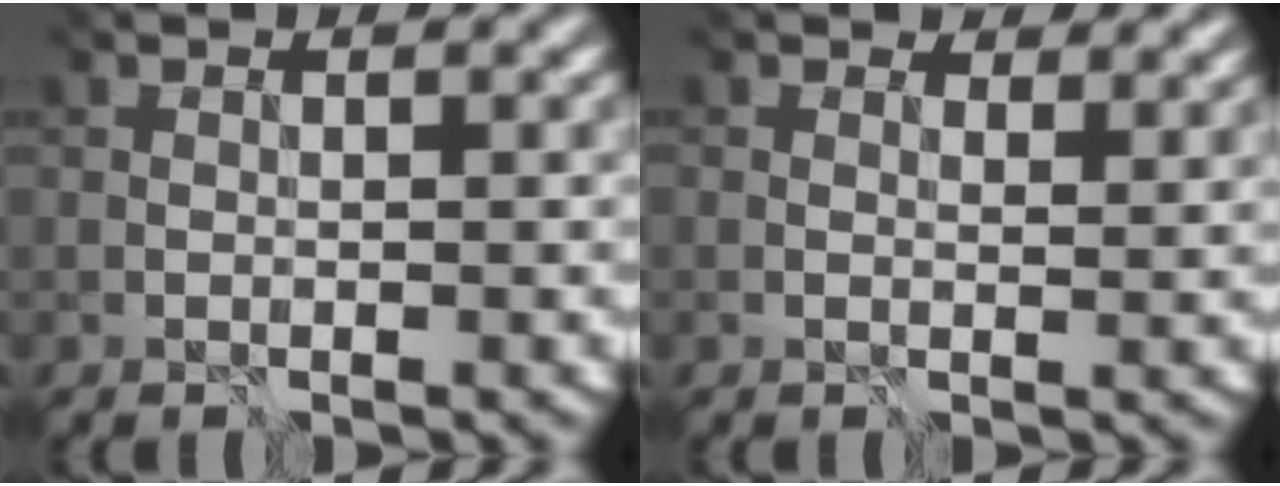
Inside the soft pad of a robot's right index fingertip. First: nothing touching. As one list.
[{"total": 2.7, "force": [2.3, 0.8, 1.1], "torque": [-0.011, 0.001, 0.034]}]